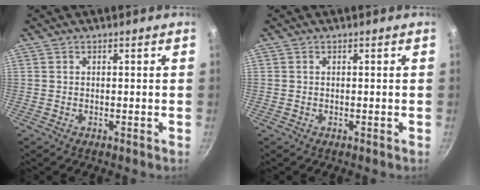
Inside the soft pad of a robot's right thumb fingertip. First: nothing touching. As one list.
[{"total": 0.0}]